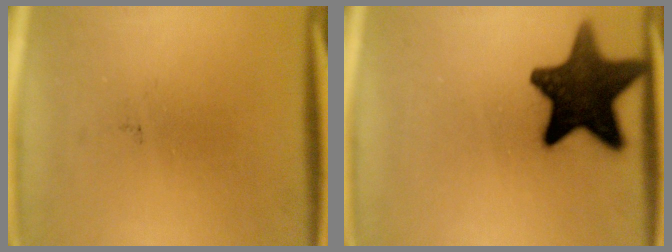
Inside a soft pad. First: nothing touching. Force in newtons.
{"total": 15.5}